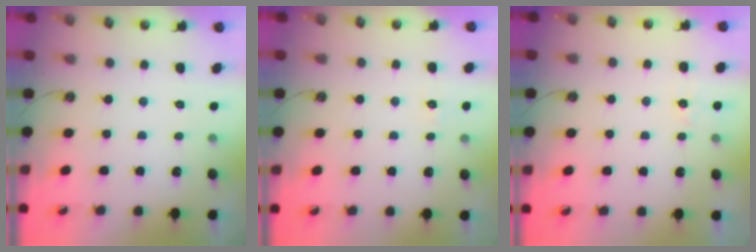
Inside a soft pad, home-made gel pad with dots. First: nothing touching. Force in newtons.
{"total": 5.3, "press": 5.2, "slide": 0.6}
{"total": 2.6, "press": 2.6, "slide": 0.4}